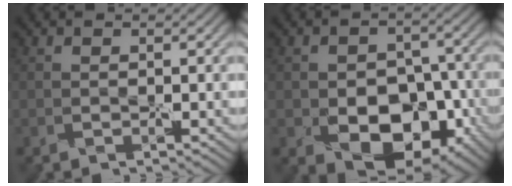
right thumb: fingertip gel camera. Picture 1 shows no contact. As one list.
[{"total": 9.4, "force": [-3.9, 6.3, 5.8], "torque": [-0.082, -0.017, -0.056]}]